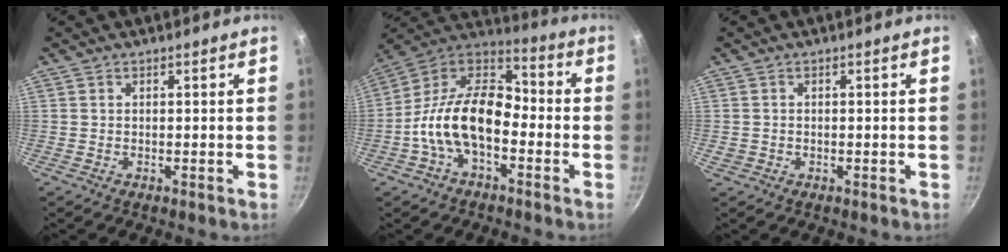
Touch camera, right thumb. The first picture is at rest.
{"total": 18.7, "force": [-3.9, 11.9, 13.8], "torque": [-0.216, 0.052, -0.094]}
{"total": 1.0, "force": [-0.2, 1.0, 0.3], "torque": [-0.006, 0.002, -0.002]}